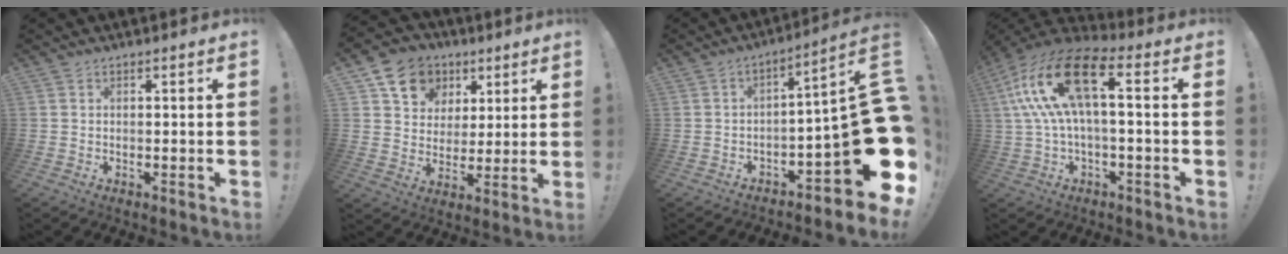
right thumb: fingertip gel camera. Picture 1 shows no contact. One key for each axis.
{"total": 13.2, "fx": 6.4, "fy": 10.5, "fz": 4.7, "tx": -0.070, "ty": -0.026, "tz": 0.127}
{"total": 18.8, "fx": -4.4, "fy": 5.2, "fz": 17.5, "tx": -0.223, "ty": 0.008, "tz": -0.067}
{"total": 18.5, "fx": 3.4, "fy": 7.7, "fz": 16.5, "tx": -0.333, "ty": 0.004, "tz": 0.055}